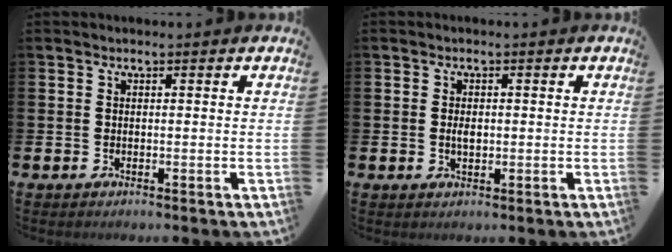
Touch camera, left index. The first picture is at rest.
{"total": 1.6, "force": [0.1, 0.9, 1.3], "torque": [-0.017, 0.002, -0.002]}